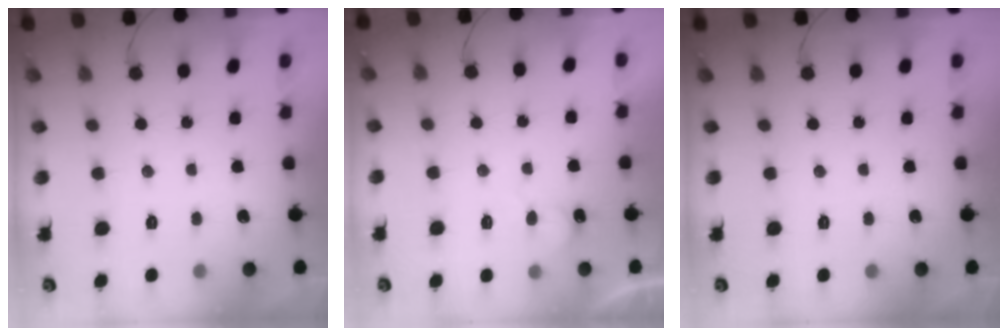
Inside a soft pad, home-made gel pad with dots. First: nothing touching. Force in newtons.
{"total": 5.4, "press": 5.4, "slide": 0.5}
{"total": 0.0}